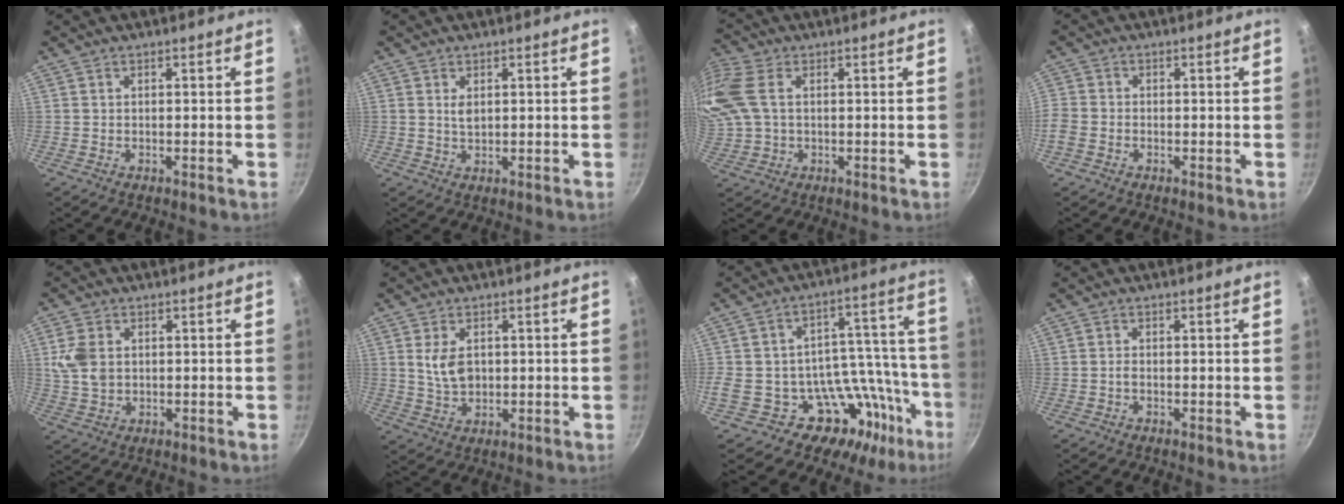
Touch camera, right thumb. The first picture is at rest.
{"total": 2.2, "force": [0.7, 1.3, 1.7], "torque": [-0.030, -0.004, 0.015]}
{"total": 10.0, "force": [1.9, 6.5, 7.3], "torque": [-0.167, 0.015, 0.035]}
{"total": 3.8, "force": [-1.7, 2.8, 1.9], "torque": [-0.047, 0.005, -0.044]}
{"total": 6.6, "force": [1.2, 4.8, 4.4], "torque": [-0.088, -0.001, 0.026]}
{"total": 6.0, "force": [1.1, 4.0, 4.4], "torque": [-0.069, -0.008, 0.026]}
{"total": 19.5, "force": [-11.1, 13.7, 8.3], "torque": [-0.006, 0.087, -0.163]}
{"total": 0.7, "force": [-0.2, 0.5, 0.5], "torque": [-0.011, 0.004, -0.005]}